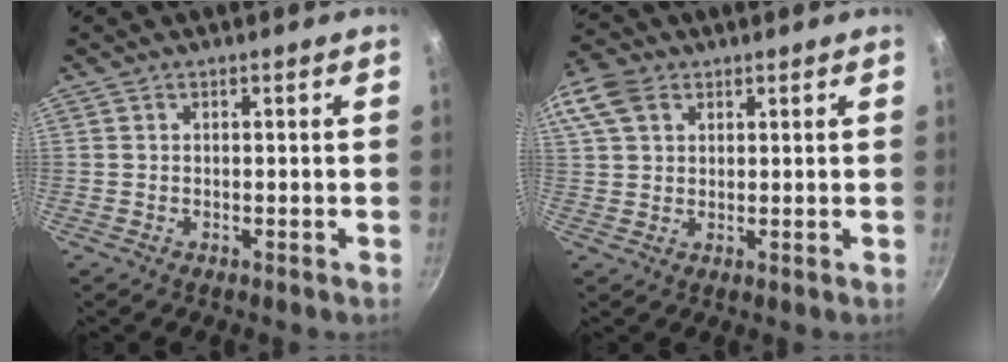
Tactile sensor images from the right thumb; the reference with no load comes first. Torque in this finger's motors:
{"motor_torque": [-0.38, 1.84, 0.34, -0.26, 0.12]}